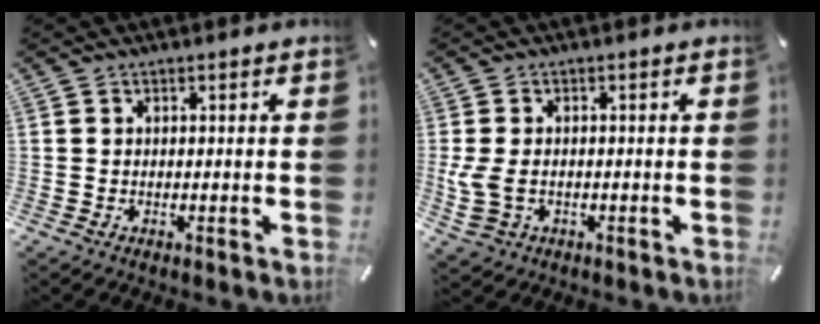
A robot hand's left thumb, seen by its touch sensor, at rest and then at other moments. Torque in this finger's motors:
{"motor_torque": [0.25, 0.30, 0.35, 0.10, 0.11]}